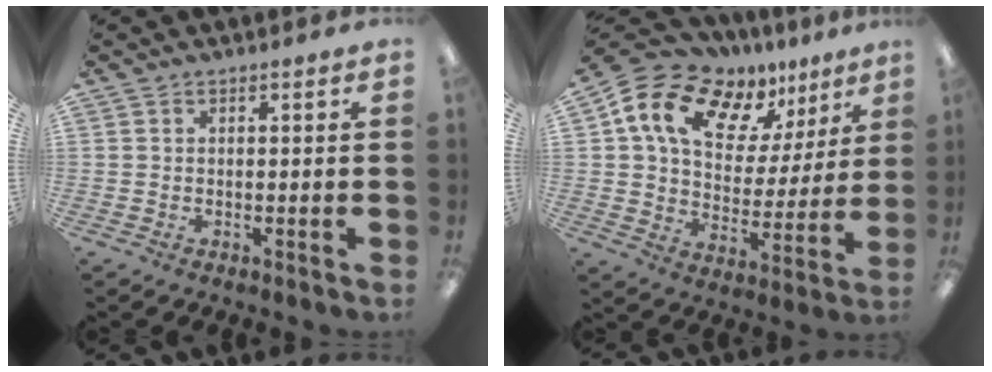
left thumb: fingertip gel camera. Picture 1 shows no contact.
{"total": 15.2, "force": [10.5, 8.8, 6.8], "torque": [-0.136, -0.063, 0.191]}